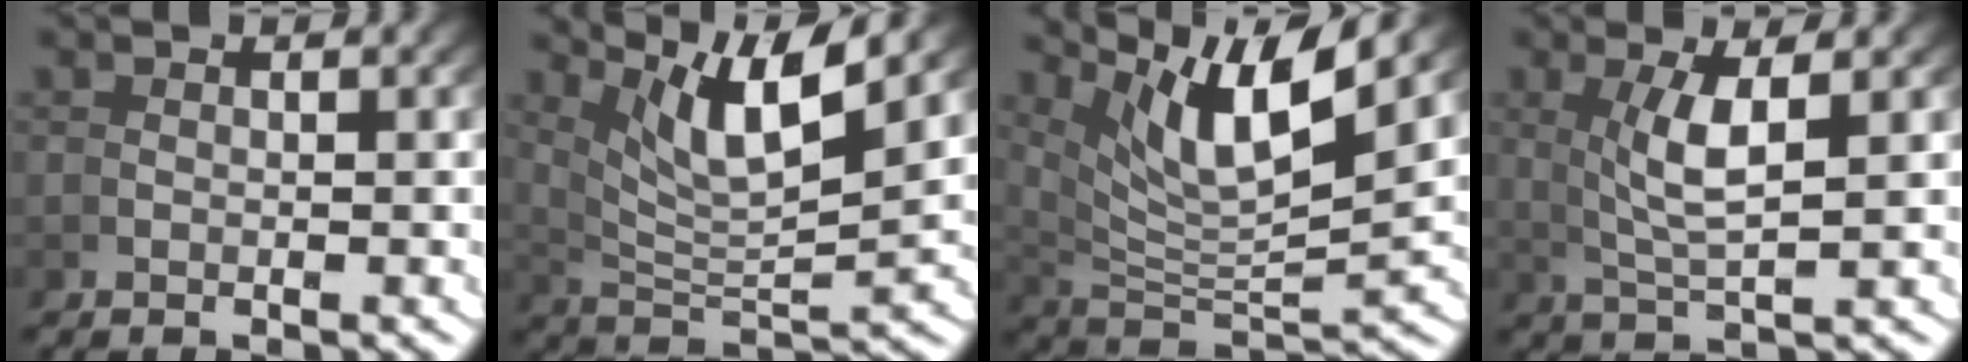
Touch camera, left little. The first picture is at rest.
{"total": 8.1, "force": [4.8, 2.3, 6.0], "torque": [-0.096, 0.004, 0.087]}
{"total": 10.1, "force": [5.2, 3.7, 7.8], "torque": [-0.134, 0.009, 0.090]}
{"total": 3.6, "force": [1.2, 0.0, 3.4], "torque": [-0.067, -0.007, 0.035]}